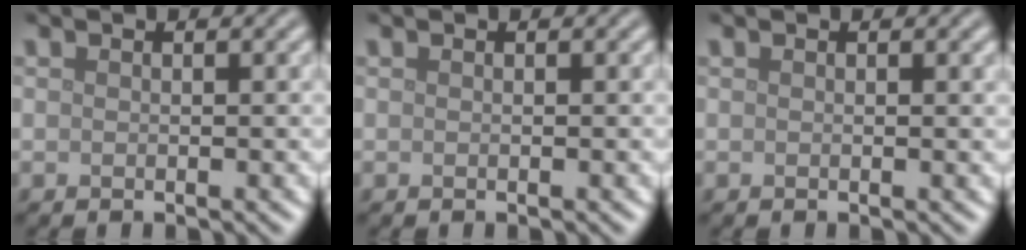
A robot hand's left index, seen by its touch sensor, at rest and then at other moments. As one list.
[{"total": 0.0}, {"total": 0.0}]